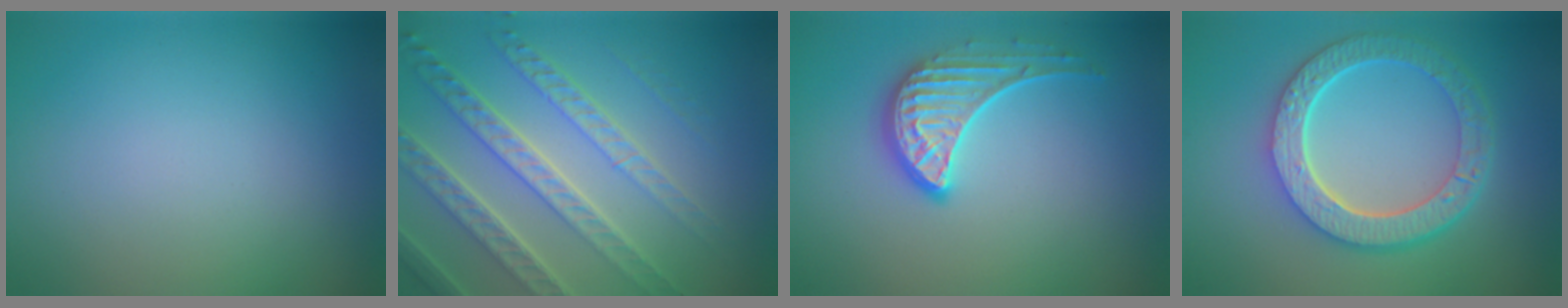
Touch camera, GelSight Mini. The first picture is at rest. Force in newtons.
{"total": 7.7, "press": 5.3, "slide": 5.6}
{"total": 3.5, "press": 3.0, "slide": 1.7}
{"total": 6.4, "press": 4.9, "slide": 4.1}